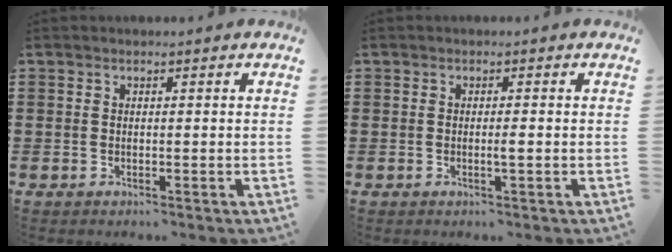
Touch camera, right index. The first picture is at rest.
{"total": 1.3, "force": [-0.3, 0.0, 1.3], "torque": [-0.023, -0.004, -0.006]}